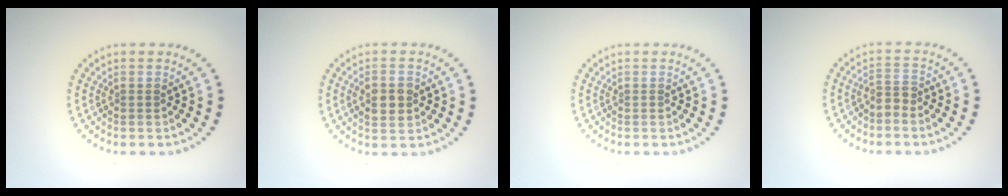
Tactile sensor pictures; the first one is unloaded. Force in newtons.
{"total": 2.9, "press": 2.9, "slide": 0.1}
{"total": 0.0}
{"total": 1.9, "press": 1.4, "slide": 1.3}